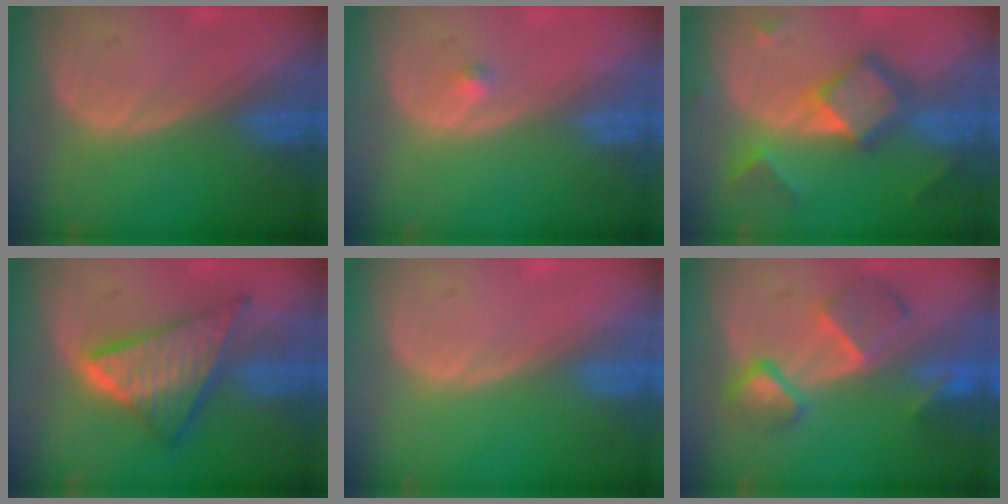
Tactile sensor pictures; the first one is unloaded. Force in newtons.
{"total": 0.8, "press": 0.8, "slide": 0.2}
{"total": 7.4, "press": 7.4, "slide": 0.5}
{"total": 9.2, "press": 9.1, "slide": 0.6}
{"total": 0.0}
{"total": 7.6, "press": 6.7, "slide": 3.7}